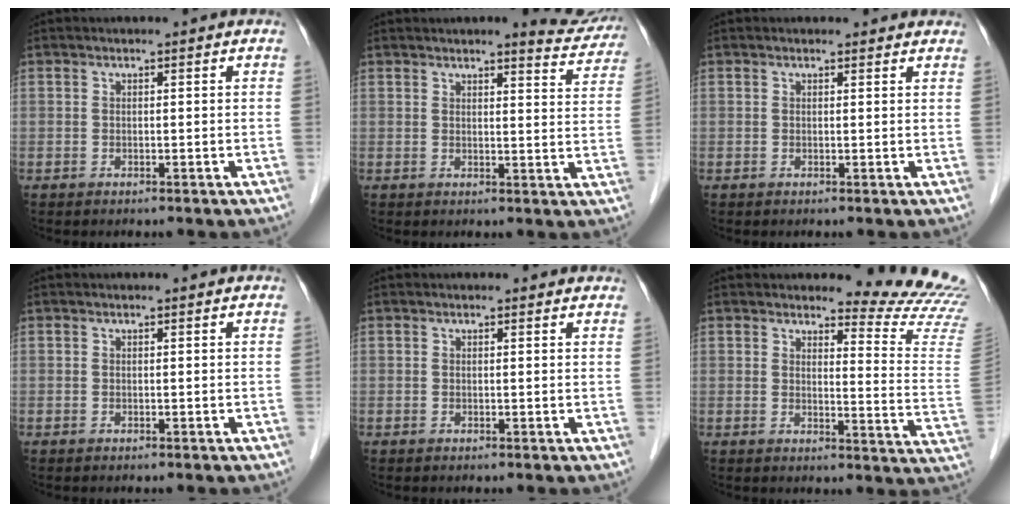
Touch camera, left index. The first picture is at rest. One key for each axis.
{"total": 5.9, "fx": 5.8, "fy": 1.1, "fz": 0.3, "tx": 0.011, "ty": -0.028, "tz": 0.045}
{"total": 2.1, "fx": 2.0, "fy": 0.7, "fz": 0.3, "tx": -0.006, "ty": 0.002, "tz": 0.014}
{"total": 0.0}
{"total": 1.6, "fx": 1.5, "fy": 0.5, "fz": 0.3, "tx": -0.011, "ty": 0.001, "tz": 0.009}
{"total": 12.8, "fx": 12.6, "fy": -1.1, "fz": 1.3, "tx": -0.005, "ty": -0.147, "tz": 0.118}